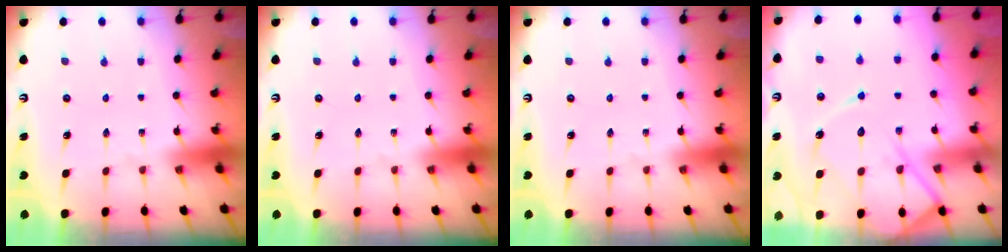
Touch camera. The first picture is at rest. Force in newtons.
{"total": 0.0}
{"total": 0.0}
{"total": 12.4, "press": 12.3, "slide": 1.3}